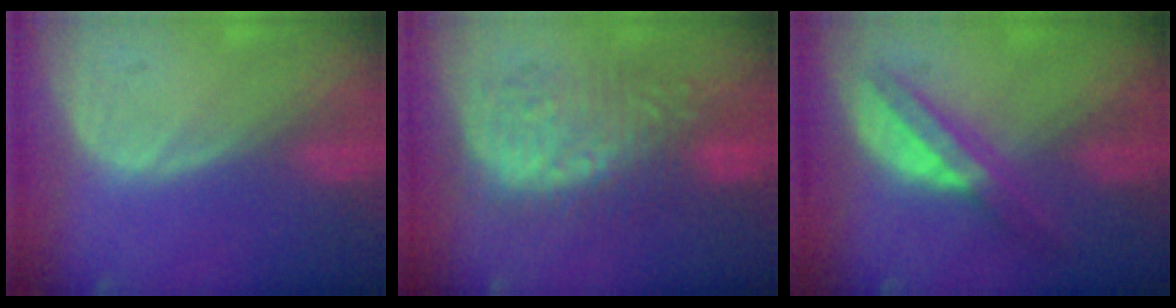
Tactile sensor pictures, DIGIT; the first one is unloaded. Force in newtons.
{"total": 8.8, "press": 8.8, "slide": 0.2}
{"total": 6.0, "press": 5.4, "slide": 2.7}